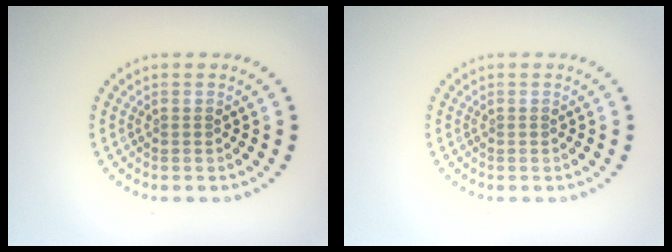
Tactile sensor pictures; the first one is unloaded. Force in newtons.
{"total": 0.0}